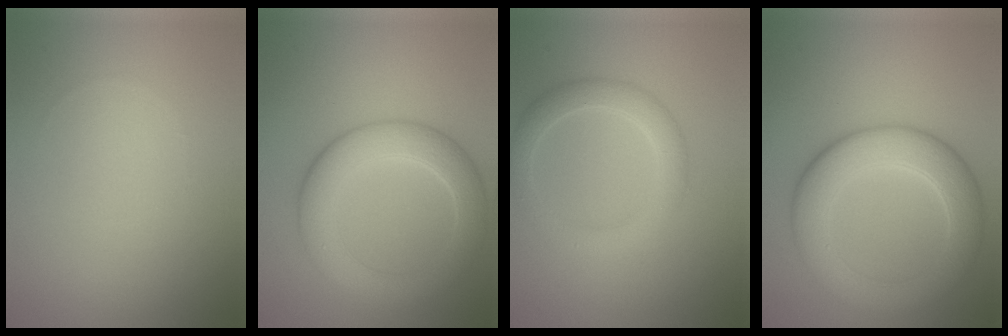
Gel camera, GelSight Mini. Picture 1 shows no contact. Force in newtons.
{"total": 5.7, "press": 5.7, "slide": 0.4}
{"total": 3.0, "press": 3.0, "slide": 0.2}
{"total": 6.8, "press": 6.8, "slide": 0.4}